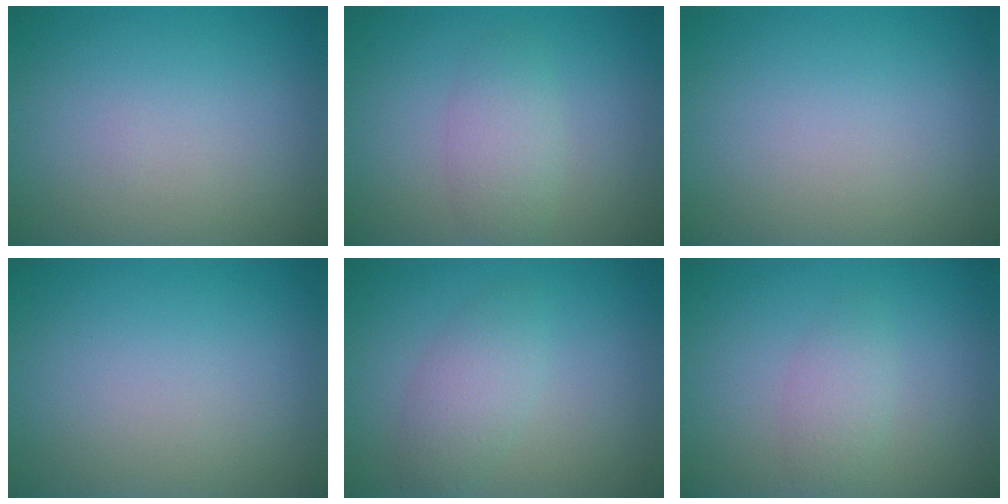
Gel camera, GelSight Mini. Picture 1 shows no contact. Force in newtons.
{"total": 2.5, "press": 2.5, "slide": 0.2}
{"total": 0.0}
{"total": 0.0}
{"total": 2.6, "press": 2.6, "slide": 0.1}
{"total": 1.8, "press": 1.8, "slide": 0.1}